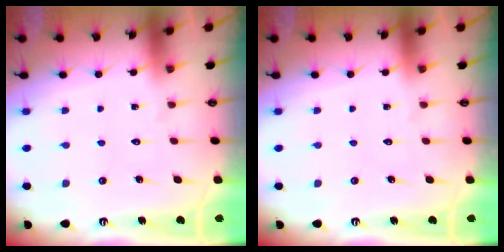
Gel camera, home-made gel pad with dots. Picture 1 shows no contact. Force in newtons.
{"total": 0.0}